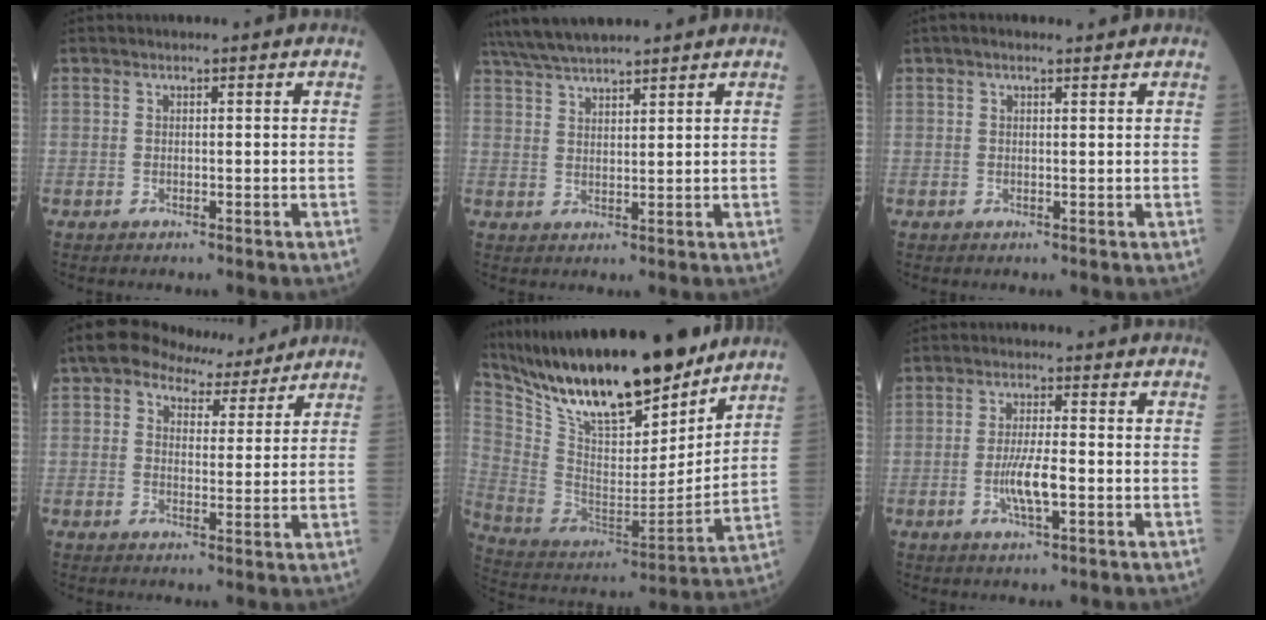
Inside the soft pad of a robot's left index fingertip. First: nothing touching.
{"total": 8.2, "force": [7.4, 0.7, 3.5], "torque": [-0.069, 0.034, 0.133]}
{"total": 1.9, "force": [1.3, 0.5, 1.2], "torque": [-0.027, 0.017, 0.021]}
{"total": 7.8, "force": [6.2, 3.8, 2.7], "torque": [-0.044, 0.027, 0.091]}
{"total": 24.7, "force": [20.0, 5.7, 13.2], "torque": [-0.243, -0.012, 0.345]}
{"total": 5.5, "force": [-1.4, 0.9, 5.2], "torque": [-0.107, -0.005, -0.027]}